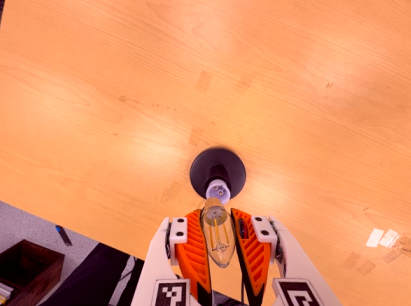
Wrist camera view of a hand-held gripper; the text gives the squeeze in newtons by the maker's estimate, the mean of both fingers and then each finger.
{"total": 21.4, "left": 24.2, "right": 18.6}